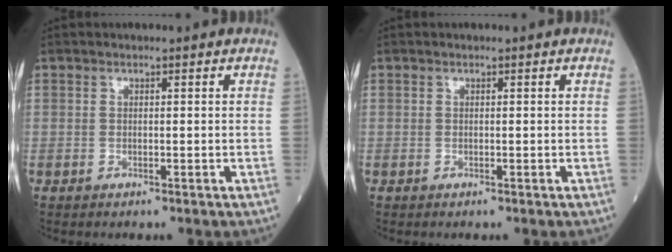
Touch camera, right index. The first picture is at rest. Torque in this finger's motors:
{"motor_torque": [0.00, 0.00, 0.00, 0.00]}